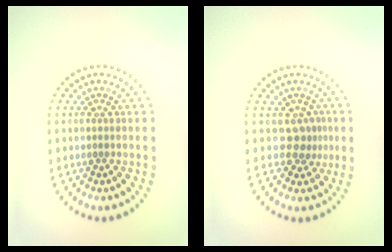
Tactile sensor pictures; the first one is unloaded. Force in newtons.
{"total": 2.0, "press": 1.4, "slide": 1.5}